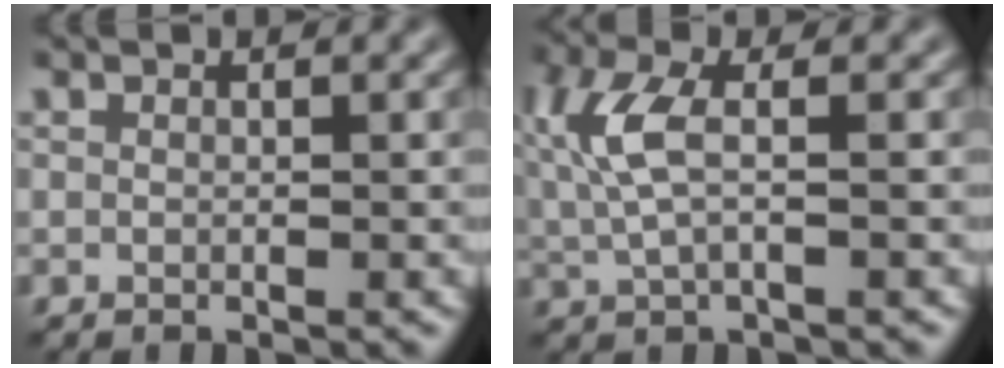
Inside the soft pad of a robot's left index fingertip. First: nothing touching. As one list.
[{"total": 4.5, "force": [0.7, 1.7, 4.1], "torque": [-0.103, 0.007, 0.010]}]